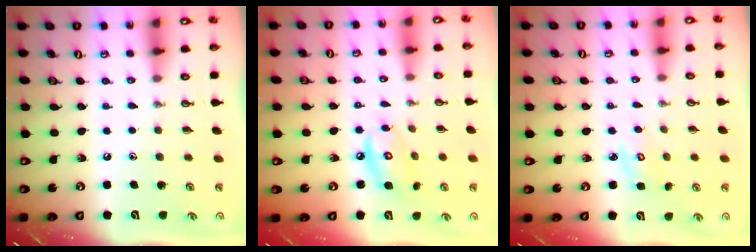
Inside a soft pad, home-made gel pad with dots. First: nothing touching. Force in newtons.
{"total": 8.7, "press": 8.7, "slide": 0.7}
{"total": 3.8, "press": 3.8, "slide": 0.4}